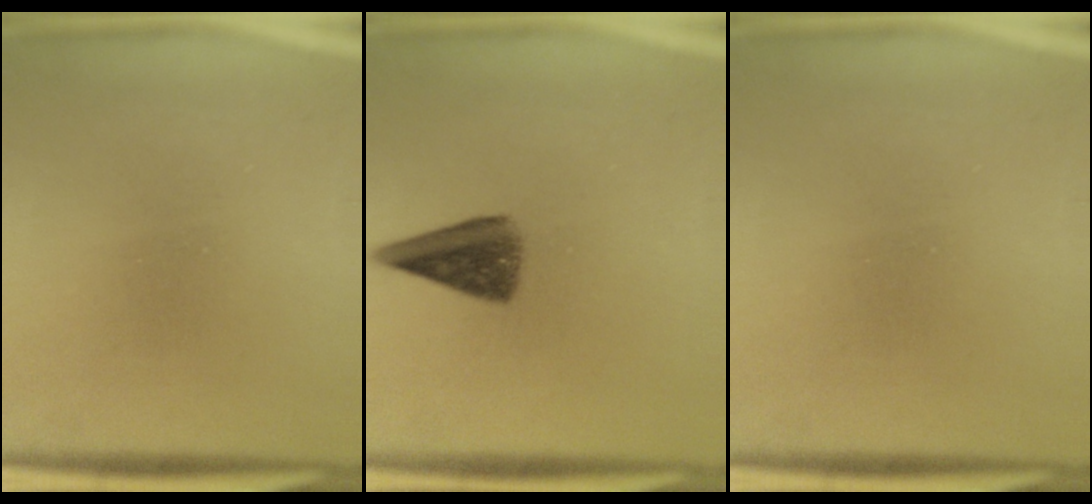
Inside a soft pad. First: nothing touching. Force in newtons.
{"total": 5.6}
{"total": 0.0}